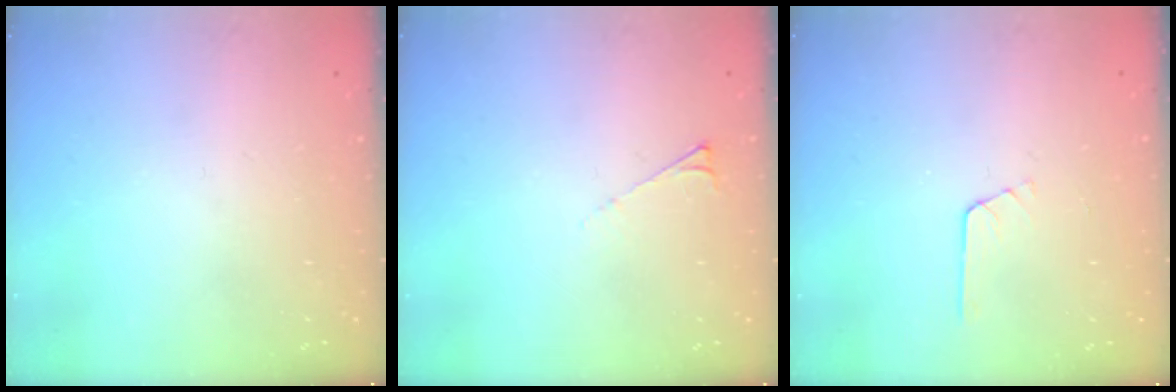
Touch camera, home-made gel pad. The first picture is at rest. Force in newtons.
{"total": 3.4, "press": 3.4, "slide": 0.5}
{"total": 3.3, "press": 3.3, "slide": 0.3}